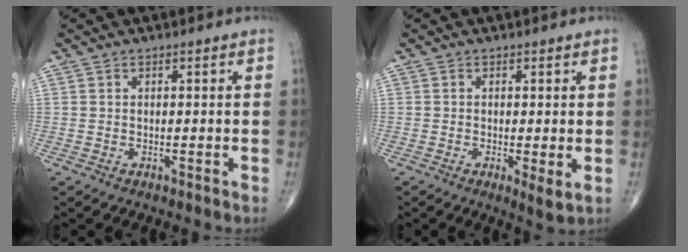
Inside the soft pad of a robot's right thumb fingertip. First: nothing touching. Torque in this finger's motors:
{"motor_torque": [-0.26, 0.18, -0.22, 0.03, -0.01]}